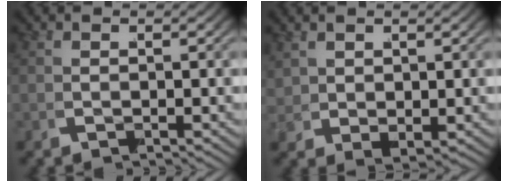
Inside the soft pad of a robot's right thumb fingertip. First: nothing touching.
{"total": 1.7, "force": [1.7, -0.1, 0.1], "torque": [0.004, -0.003, 0.039]}